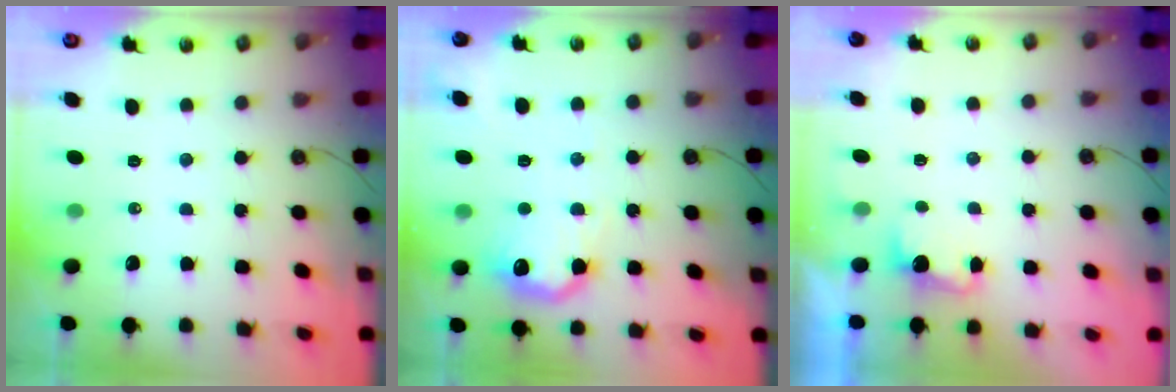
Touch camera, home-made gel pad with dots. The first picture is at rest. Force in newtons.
{"total": 13.5, "press": 13.5, "slide": 0.8}
{"total": 1.9, "press": 1.7, "slide": 0.8}